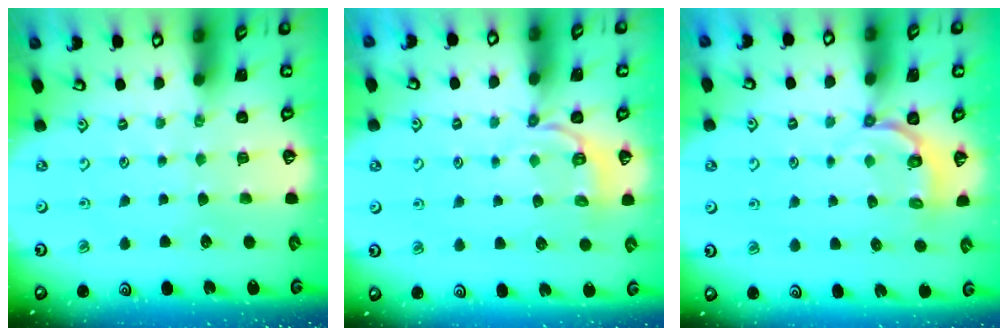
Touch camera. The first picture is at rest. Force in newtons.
{"total": 5.5, "press": 5.1, "slide": 1.9}
{"total": 4.0, "press": 3.1, "slide": 2.5}